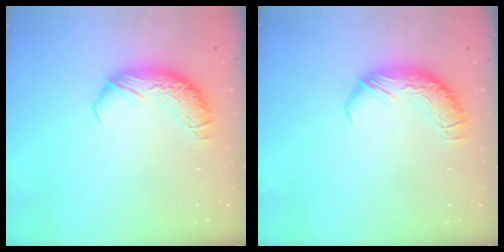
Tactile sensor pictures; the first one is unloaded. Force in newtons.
{"total": 0.0}